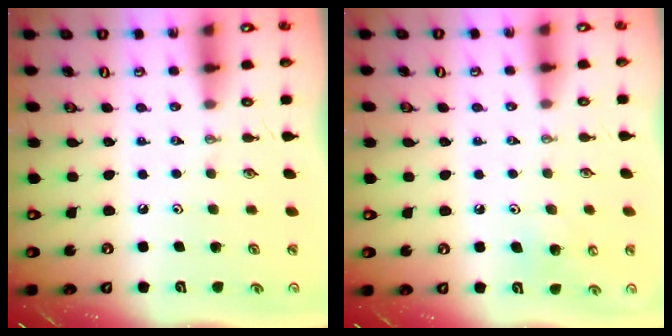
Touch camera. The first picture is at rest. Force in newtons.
{"total": 7.8, "press": 7.6, "slide": 1.6}